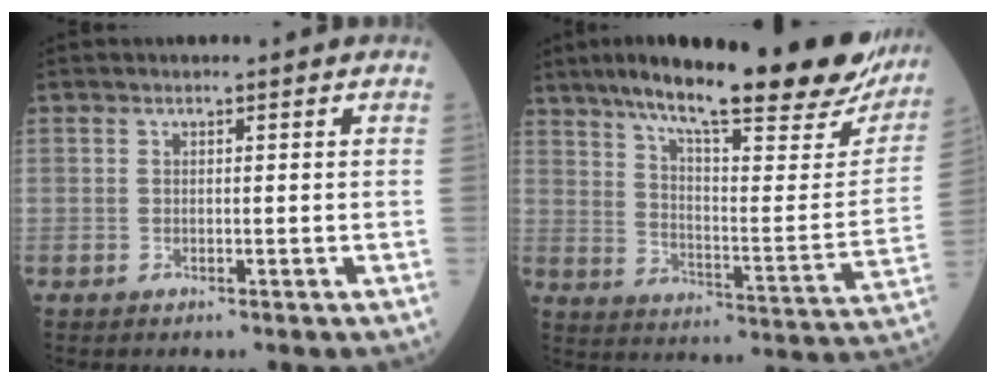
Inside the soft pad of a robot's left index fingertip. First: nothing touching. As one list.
[{"total": 30.0, "force": [23.4, 5.1, 18.0], "torque": [-0.268, -0.024, 0.312]}]